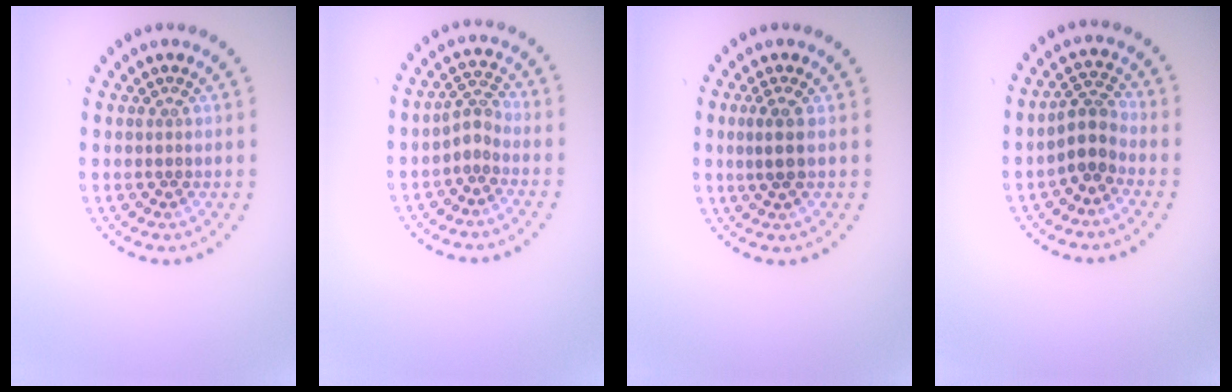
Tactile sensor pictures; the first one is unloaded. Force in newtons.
{"total": 1.8, "press": 1.4, "slide": 1.2}
{"total": 1.9, "press": 1.5, "slide": 1.1}
{"total": 2.6, "press": 2.1, "slide": 1.6}